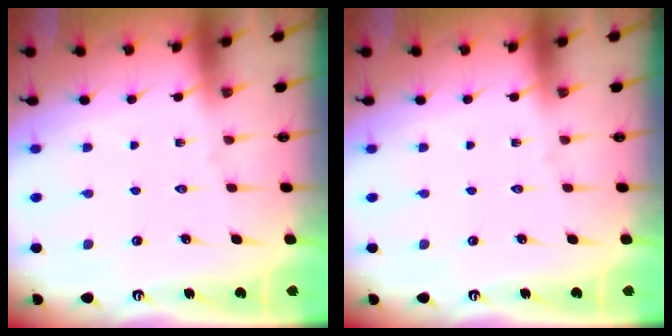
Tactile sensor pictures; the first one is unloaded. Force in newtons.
{"total": 0.0}